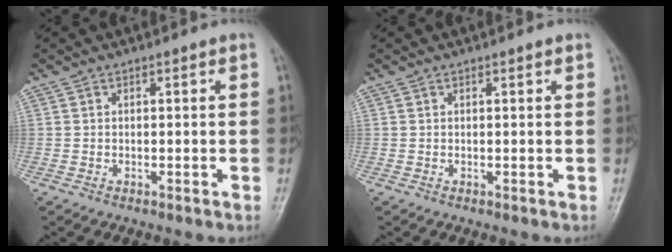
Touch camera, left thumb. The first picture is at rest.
{"total": 0.6, "force": [0.5, 0.1, 0.4], "torque": [-0.007, -0.001, 0.006]}